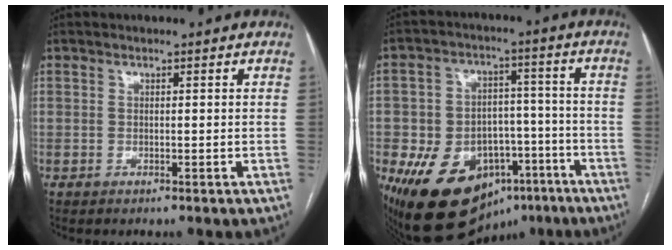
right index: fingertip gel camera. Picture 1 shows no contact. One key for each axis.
{"total": 18.4, "fx": -10.5, "fy": 12.1, "fz": 9.1, "tx": -0.144, "ty": 0.049, "tz": -0.153}